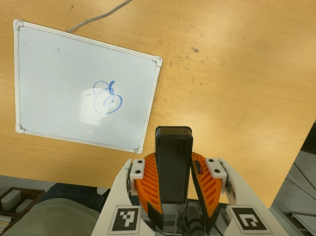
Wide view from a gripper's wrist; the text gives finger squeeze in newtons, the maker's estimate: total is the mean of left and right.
{"total": 8.9, "left": 7.3, "right": 10.5}